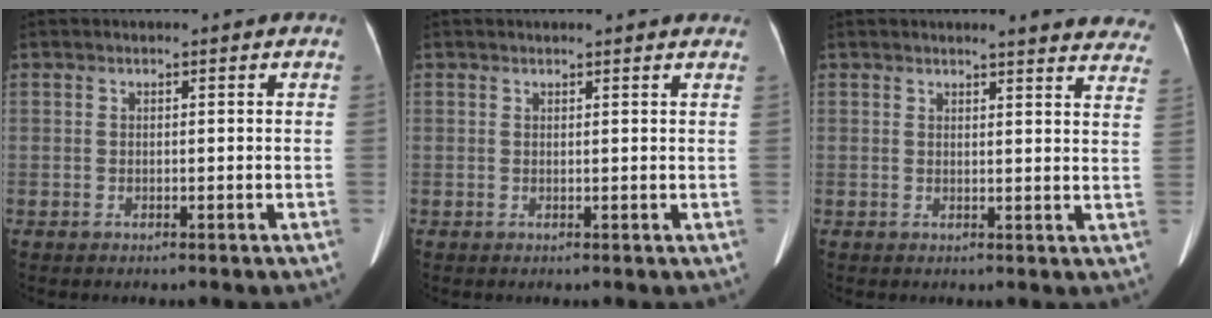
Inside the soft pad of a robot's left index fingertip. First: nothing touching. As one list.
[{"total": 4.4, "force": [4.1, 0.6, 1.2], "torque": [-0.014, 0.010, 0.031]}, {"total": 13.1, "force": [12.4, 1.5, 4.0], "torque": [-0.021, -0.049, 0.110]}]